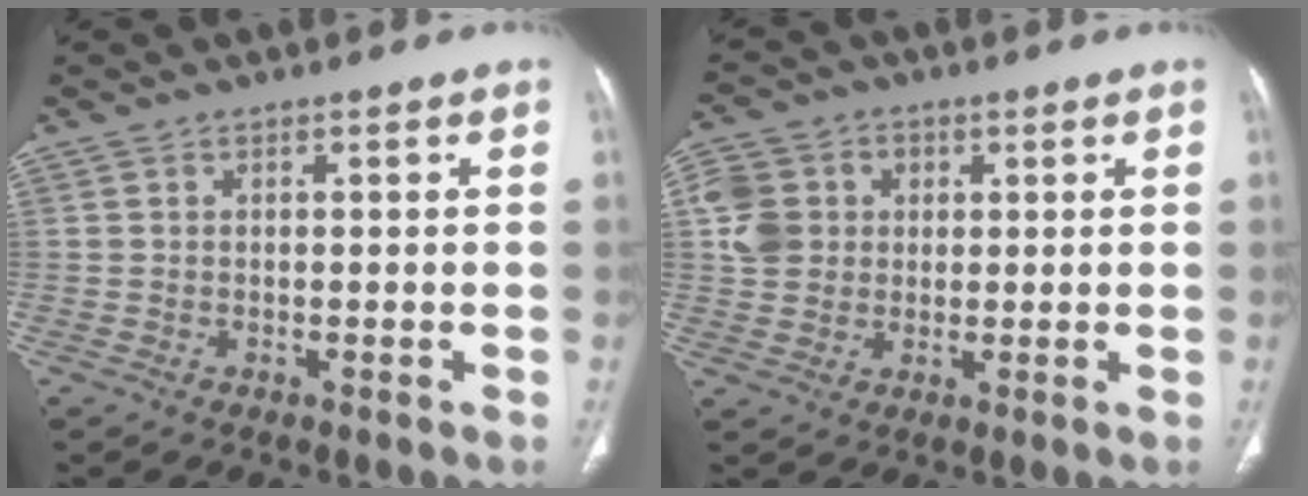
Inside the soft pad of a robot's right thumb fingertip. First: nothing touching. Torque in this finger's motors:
{"motor_torque": [1.08, 1.00, 0.68, 0.47, 0.03]}